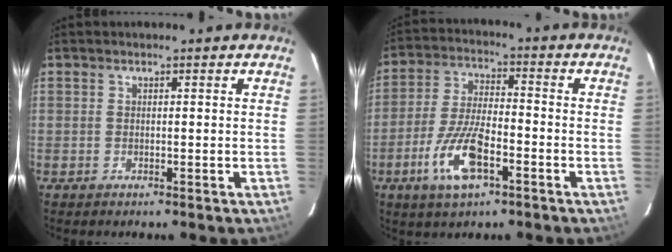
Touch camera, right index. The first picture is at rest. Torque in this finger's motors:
{"motor_torque": [1.35, -0.78, 0.74, 0.13]}